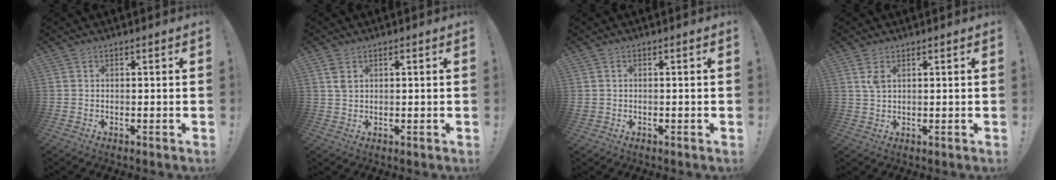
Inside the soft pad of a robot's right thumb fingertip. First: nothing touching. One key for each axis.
{"total": 2.7, "fx": 1.0, "fy": 1.7, "fz": 1.8, "tx": -0.036, "ty": 0.004, "tz": 0.018}
{"total": 0.8, "fx": -0.1, "fy": 0.8, "fz": 0.2, "tx": -0.004, "ty": 0.002, "tz": -0.001}
{"total": 2.9, "fx": 1.4, "fy": 1.3, "fz": 2.2, "tx": -0.036, "ty": -0.003, "tz": 0.023}